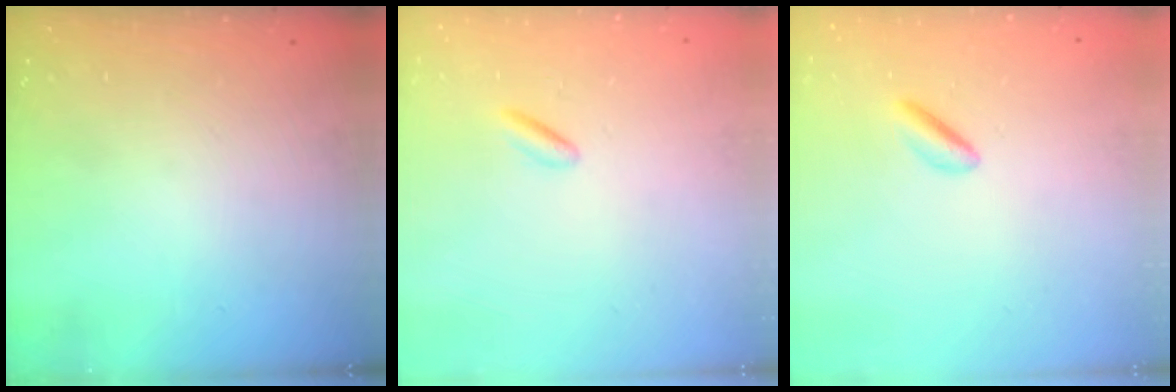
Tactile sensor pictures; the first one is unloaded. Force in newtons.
{"total": 1.4, "press": 1.3, "slide": 0.7}
{"total": 2.1, "press": 2.0, "slide": 0.8}